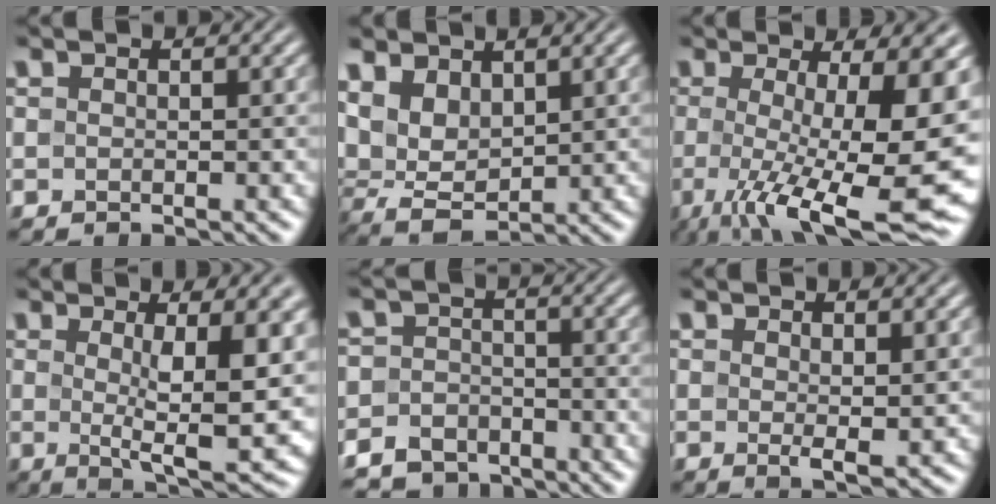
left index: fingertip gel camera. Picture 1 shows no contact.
{"total": 5.2, "force": [2.6, 2.9, 3.5], "torque": [-0.080, 0.002, 0.048]}
{"total": 14.7, "force": [-1.5, 4.3, 14.0], "torque": [-0.189, -0.011, -0.012]}
{"total": 10.6, "force": [0.8, 2.9, 10.2], "torque": [-0.148, -0.016, 0.018]}
{"total": 6.7, "force": [-5.2, 4.1, 0.5], "torque": [0.014, -0.009, -0.089]}
{"total": 2.1, "force": [0.9, 0.5, 1.8], "torque": [-0.028, -0.010, 0.017]}